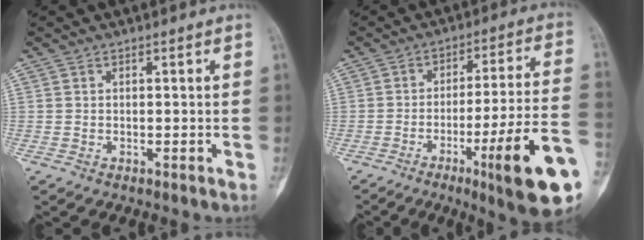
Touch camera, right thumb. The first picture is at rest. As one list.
[{"total": 18.9, "force": [-7.8, 1.8, 17.1], "torque": [-0.229, 0.020, -0.112]}]